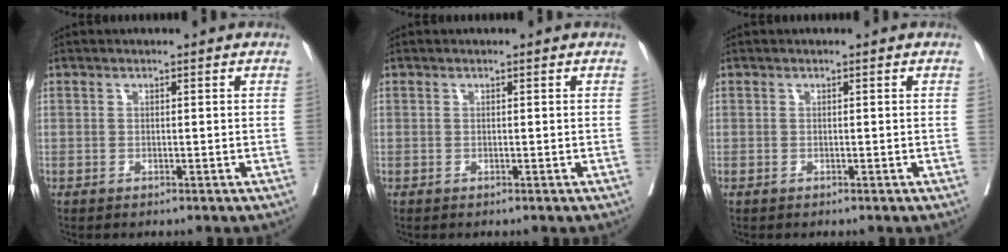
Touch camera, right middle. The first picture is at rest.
{"total": 0.0}
{"total": 0.0}